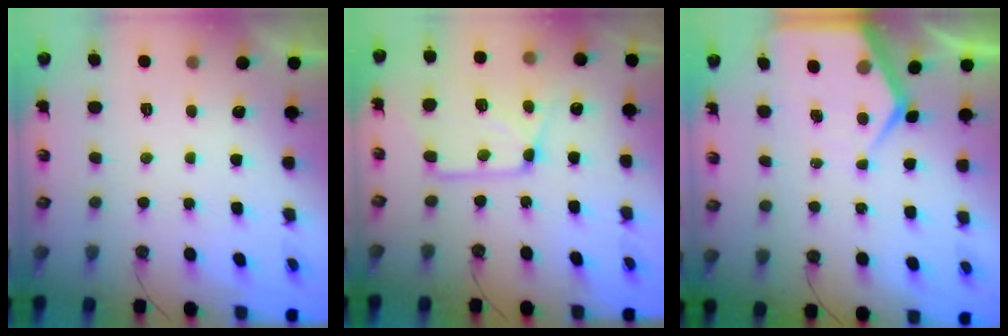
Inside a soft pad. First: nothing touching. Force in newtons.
{"total": 14.8, "press": 14.8, "slide": 1.0}
{"total": 7.4, "press": 7.3, "slide": 0.6}